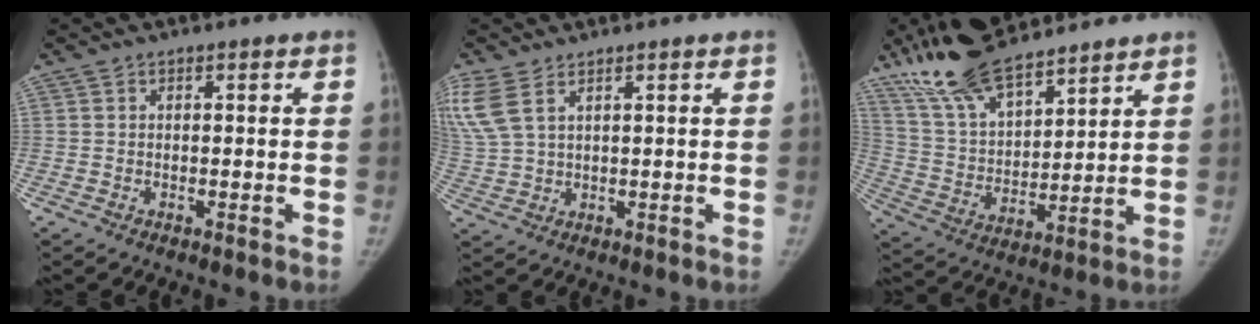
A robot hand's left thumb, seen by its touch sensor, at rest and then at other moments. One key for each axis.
{"total": 8.4, "fx": 4.3, "fy": 4.1, "fz": 5.9, "tx": -0.161, "ty": 0.003, "tz": 0.099}
{"total": 17.0, "fx": 13.4, "fy": 5.6, "fz": 8.8, "tx": -0.136, "ty": -0.057, "tz": 0.257}